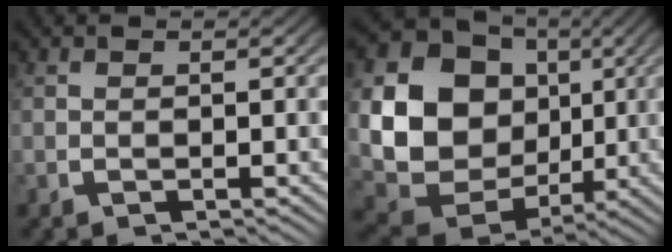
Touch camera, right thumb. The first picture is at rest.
{"total": 17.2, "force": [0.5, 14.1, 9.8], "torque": [-0.228, -0.035, 0.010]}